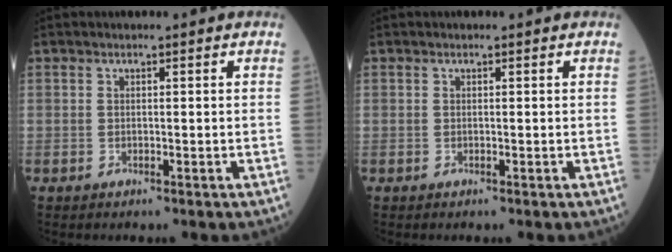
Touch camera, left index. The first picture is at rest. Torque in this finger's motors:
{"motor_torque": [-0.03, 0.09, 0.00, 0.00]}